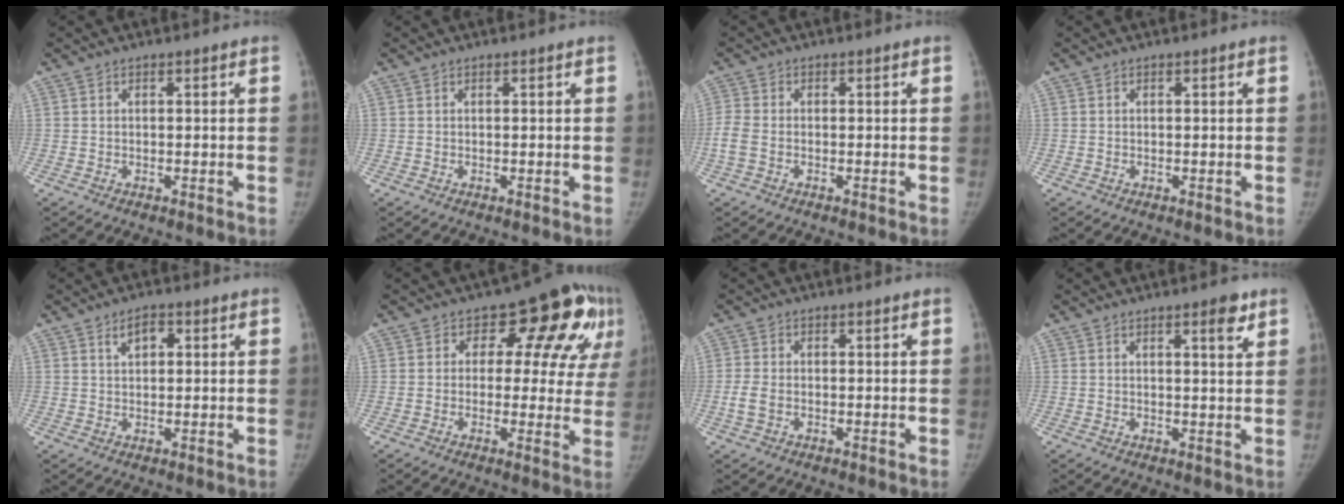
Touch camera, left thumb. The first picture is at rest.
{"total": 0.0}
{"total": 3.3, "force": [-0.9, 2.1, 2.4], "torque": [-0.067, -0.001, -0.025]}
{"total": 0.0}
{"total": 3.4, "force": [1.4, 2.0, 2.4], "torque": [-0.030, 0.004, 0.022]}
{"total": 14.7, "force": [5.3, 8.7, 10.6], "torque": [-0.075, -0.003, 0.049]}
{"total": 3.1, "force": [-0.9, 2.0, 2.1], "torque": [-0.052, 0.004, -0.019]}
{"total": 3.3, "force": [2.0, 0.8, 2.6], "torque": [-0.030, -0.012, 0.027]}